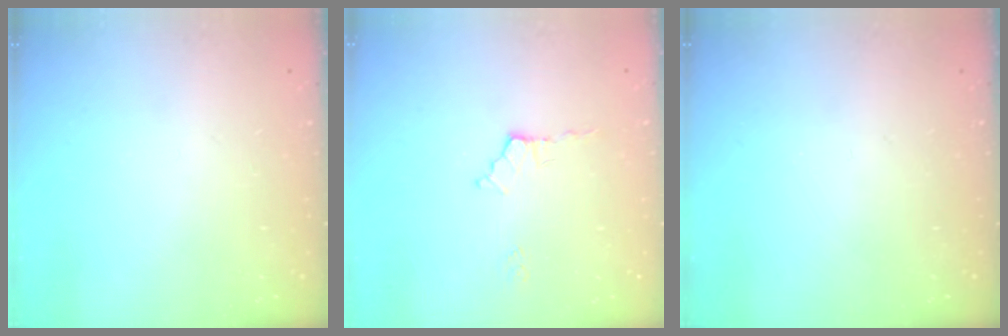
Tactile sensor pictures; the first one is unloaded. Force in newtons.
{"total": 4.0, "press": 4.0, "slide": 0.3}
{"total": 0.0}